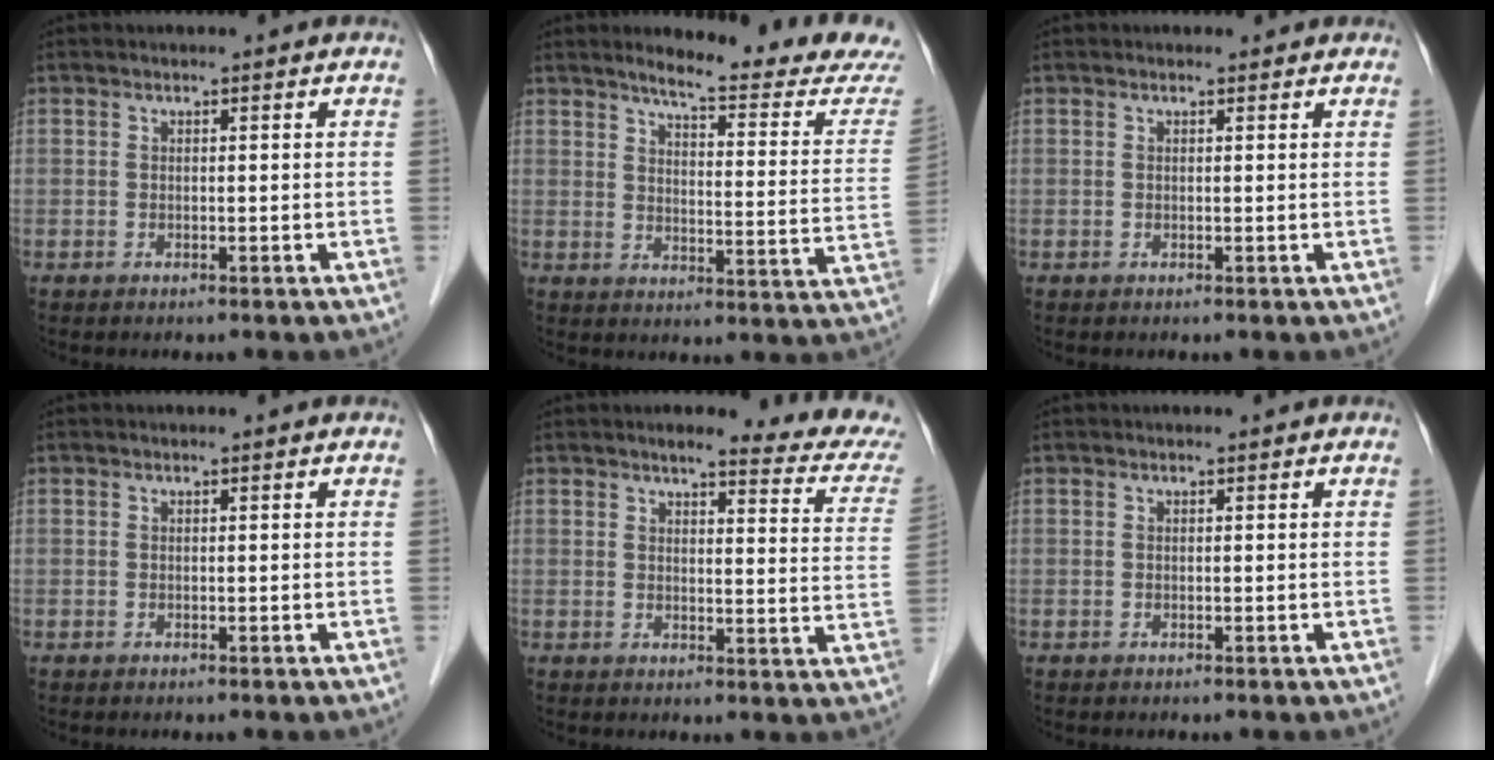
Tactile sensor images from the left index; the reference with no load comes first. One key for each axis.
{"total": 16.2, "fx": 15.2, "fy": -0.3, "fz": 5.6, "tx": -0.075, "ty": -0.079, "tz": 0.177}
{"total": 0.6, "fx": 0.5, "fy": 0.3, "fz": 0.1, "tx": -0.008, "ty": 0.002, "tz": 0.006}
{"total": 0.0}
{"total": 13.0, "fx": 11.8, "fy": 1.4, "fz": 5.4, "tx": -0.047, "ty": -0.036, "tz": 0.109}
{"total": 0.0}